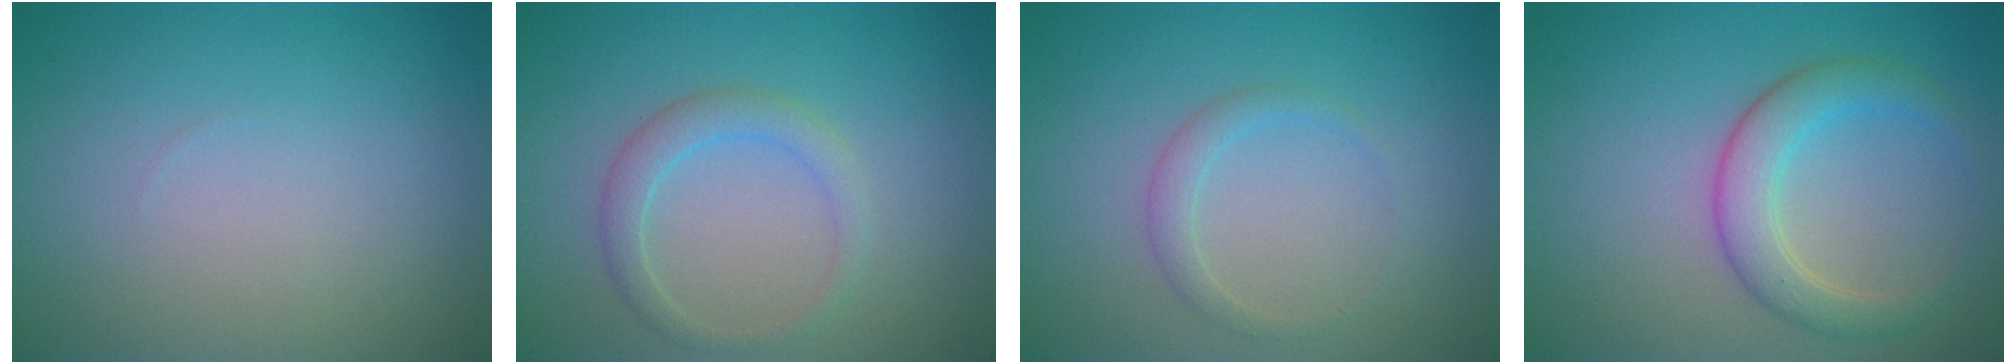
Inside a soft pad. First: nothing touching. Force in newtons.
{"total": 2.2, "press": 2.2, "slide": 0.2}
{"total": 1.4, "press": 1.4, "slide": 0.0}
{"total": 3.8, "press": 3.8, "slide": 0.4}